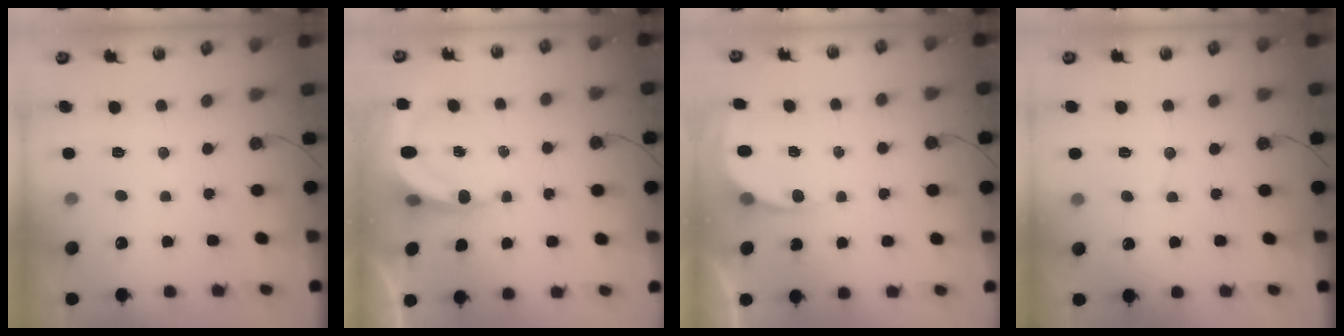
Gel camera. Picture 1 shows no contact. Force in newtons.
{"total": 4.9, "press": 4.9, "slide": 0.3}
{"total": 4.2, "press": 4.1, "slide": 0.3}
{"total": 3.4, "press": 3.3, "slide": 0.4}